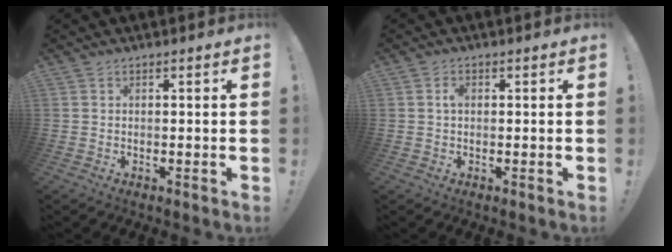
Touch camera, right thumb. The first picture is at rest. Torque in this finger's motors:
{"motor_torque": [-0.07, 0.21, 0.38, 0.09, -0.02]}